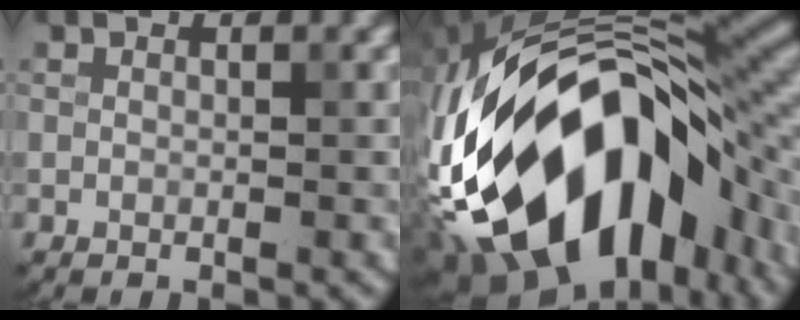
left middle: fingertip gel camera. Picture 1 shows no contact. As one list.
[{"total": 18.9, "force": [-6.8, 9.9, 14.6], "torque": [-0.242, -0.003, -0.114]}]